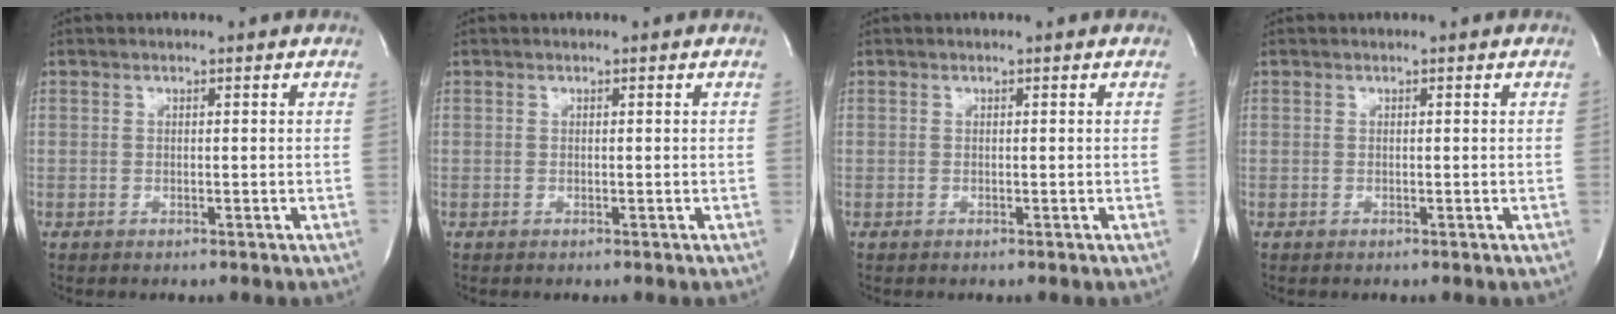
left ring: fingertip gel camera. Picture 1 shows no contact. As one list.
[{"total": 0.0}, {"total": 0.0}, {"total": 0.0}]